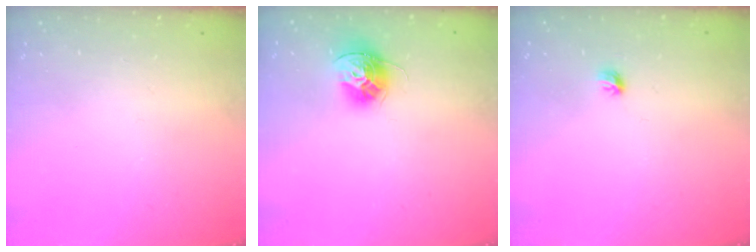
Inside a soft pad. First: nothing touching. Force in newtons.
{"total": 12.1, "press": 12.1, "slide": 0.5}
{"total": 4.2, "press": 4.1, "slide": 1.0}